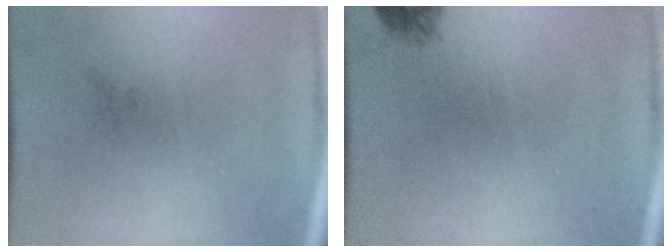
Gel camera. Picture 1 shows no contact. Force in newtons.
{"total": 1.2}